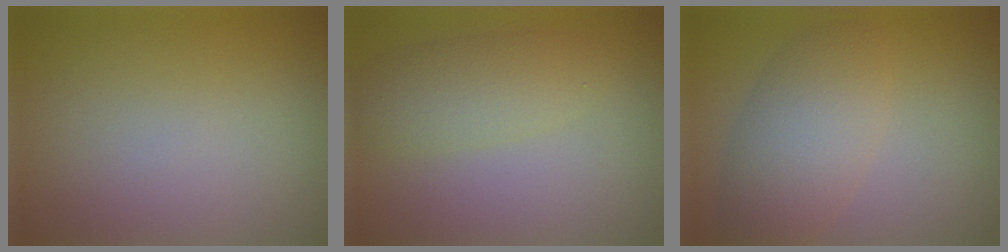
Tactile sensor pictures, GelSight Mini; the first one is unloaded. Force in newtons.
{"total": 3.2, "press": 3.2, "slide": 0.0}
{"total": 5.1, "press": 5.1, "slide": 0.2}